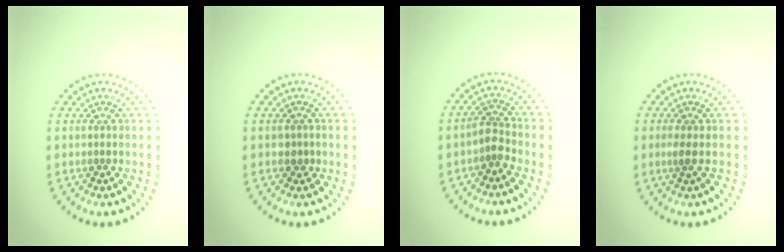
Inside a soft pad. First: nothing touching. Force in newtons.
{"total": 1.0, "press": 0.8, "slide": 0.5}
{"total": 1.9, "press": 1.4, "slide": 1.2}
{"total": 1.0, "press": 0.8, "slide": 0.6}